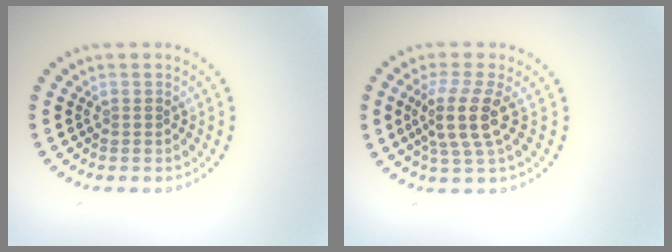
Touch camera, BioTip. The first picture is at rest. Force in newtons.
{"total": 3.7, "press": 3.0, "slide": 2.2}